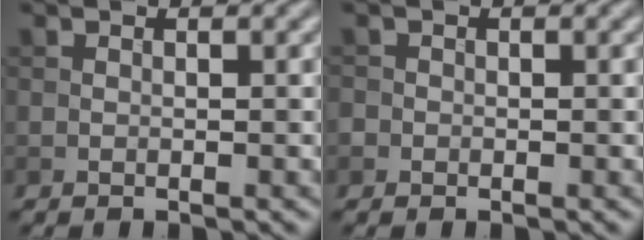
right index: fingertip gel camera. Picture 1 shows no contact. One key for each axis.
{"total": 0.9, "fx": -0.3, "fy": 0.8, "fz": 0.1, "tx": 0.003, "ty": -0.004, "tz": -0.009}